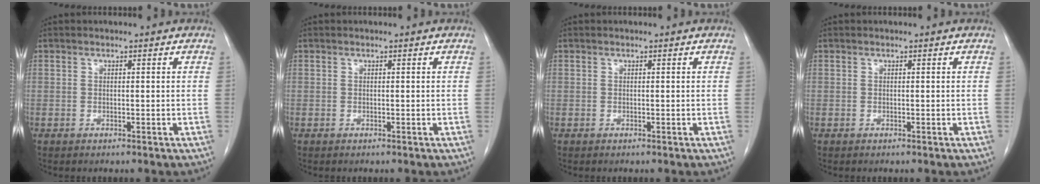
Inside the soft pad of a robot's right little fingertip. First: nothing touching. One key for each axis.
{"total": 0.0}
{"total": 0.0}
{"total": 0.0}